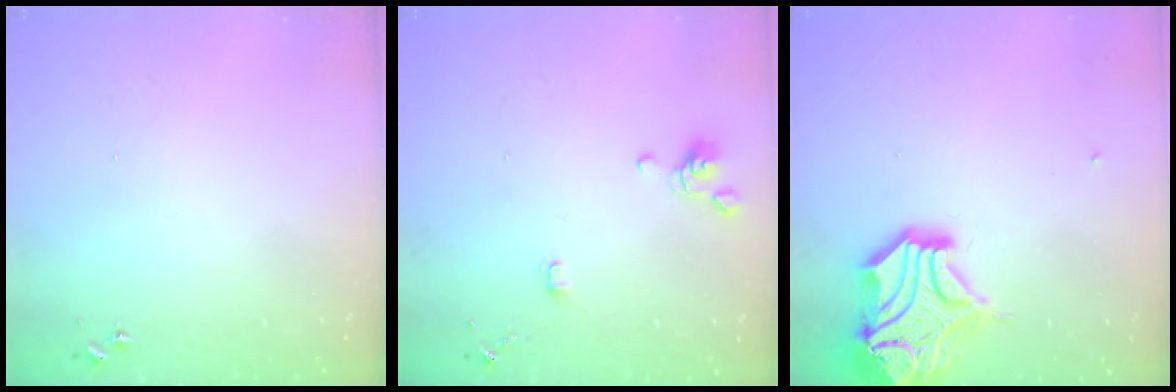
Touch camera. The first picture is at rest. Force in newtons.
{"total": 4.1, "press": 4.0, "slide": 0.7}
{"total": 18.1, "press": 17.9, "slide": 2.5}